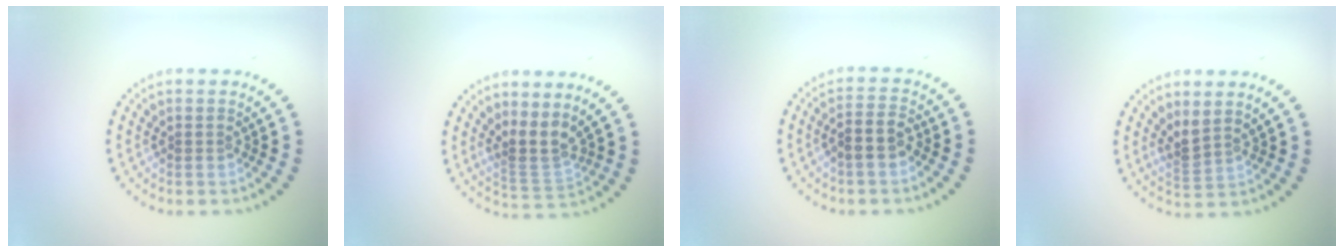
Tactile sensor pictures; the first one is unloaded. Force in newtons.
{"total": 2.9, "press": 2.0, "slide": 2.1}
{"total": 2.5, "press": 2.3, "slide": 1.0}
{"total": 1.9, "press": 1.4, "slide": 1.2}